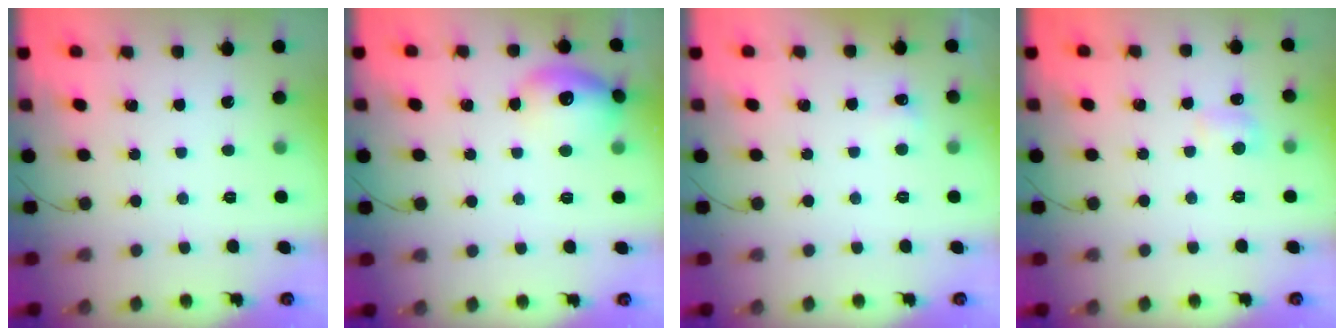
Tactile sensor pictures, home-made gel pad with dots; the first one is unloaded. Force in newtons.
{"total": 14.1, "press": 14.1, "slide": 1.1}
{"total": 10.6, "press": 3.1, "slide": 10.2}
{"total": 6.6, "press": 6.4, "slide": 1.9}